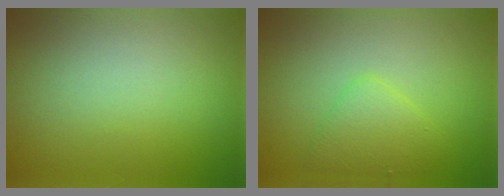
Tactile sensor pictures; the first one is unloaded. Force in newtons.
{"total": 2.5, "press": 2.5, "slide": 0.1}